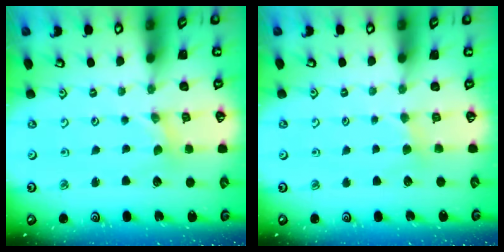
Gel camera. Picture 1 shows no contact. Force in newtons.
{"total": 2.5, "press": 2.4, "slide": 0.4}